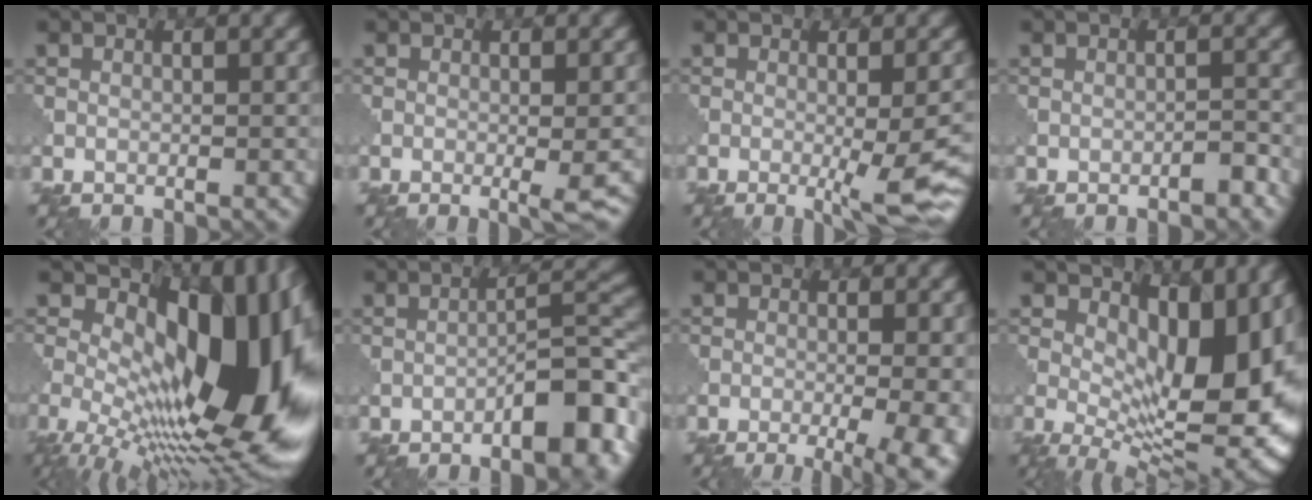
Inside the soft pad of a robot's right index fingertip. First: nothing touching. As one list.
[{"total": 2.6, "force": [-0.5, 0.4, 2.5], "torque": [-0.035, -0.005, -0.008]}, {"total": 6.6, "force": [-1.5, 1.4, 6.3], "torque": [-0.084, -0.013, -0.018]}, {"total": 1.2, "force": [-0.9, 0.3, 0.8], "torque": [-0.012, 0.004, -0.016]}, {"total": 17.5, "force": [0.5, 8.7, 15.2], "torque": [-0.214, 0.010, 0.005]}, {"total": 7.5, "force": [-4.1, 2.0, 5.9], "torque": [-0.073, 0.021, -0.061]}, {"total": 9.5, "force": [-2.9, 4.1, 8.0], "torque": [-0.067, 0.003, -0.031]}, {"total": 12.4, "force": [2.0, 5.8, 10.8], "torque": [-0.137, -0.017, 0.041]}]